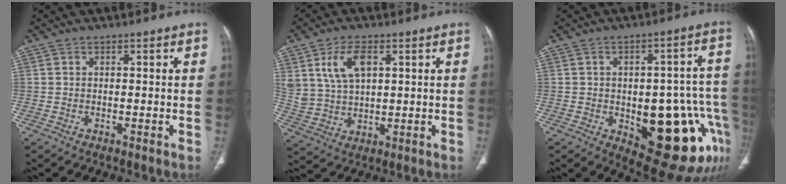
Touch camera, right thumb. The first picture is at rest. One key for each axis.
{"total": 9.1, "fx": 3.7, "fy": 5.2, "fz": 6.6, "tx": -0.123, "ty": -0.010, "tz": 0.080}
{"total": 22.1, "fx": -7.0, "fy": 9.8, "fz": 18.6, "tx": -0.177, "ty": 0.032, "tz": -0.067}